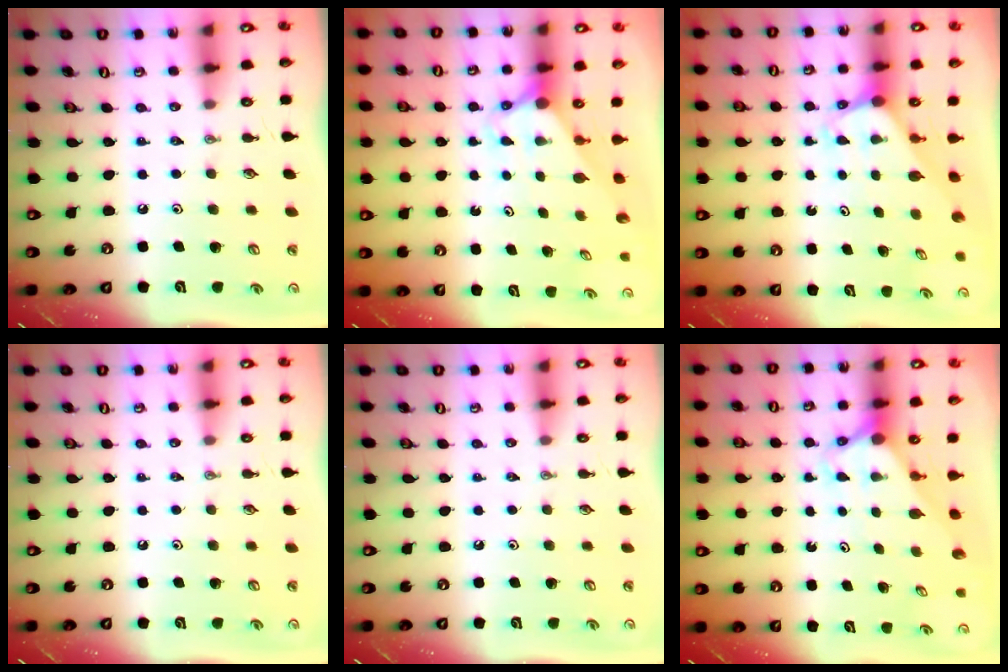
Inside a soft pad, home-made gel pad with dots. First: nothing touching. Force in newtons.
{"total": 2.8, "press": 2.8, "slide": 0.0}
{"total": 2.0, "press": 2.0, "slide": 0.1}
{"total": 0.0}
{"total": 0.0}
{"total": 2.7, "press": 2.7, "slide": 0.0}